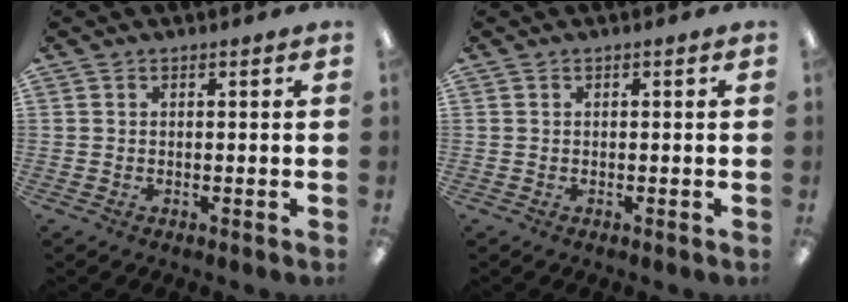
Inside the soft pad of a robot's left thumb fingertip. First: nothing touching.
{"total": 0.0}